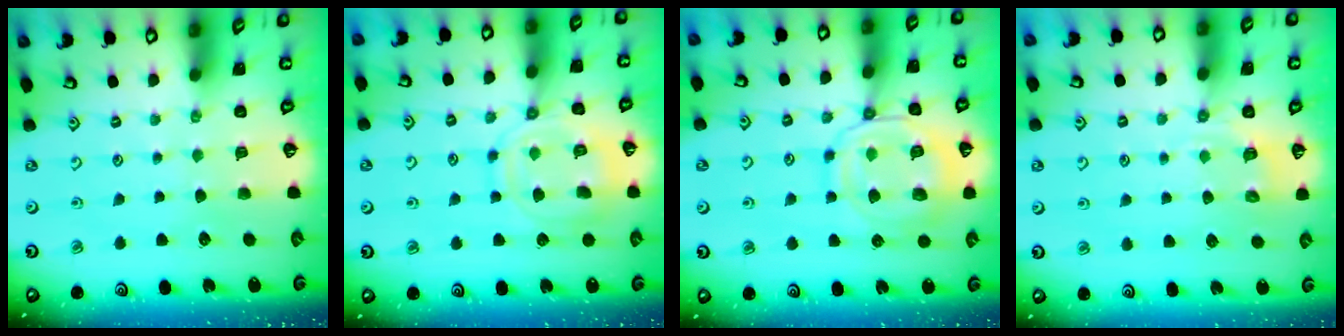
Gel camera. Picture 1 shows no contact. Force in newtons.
{"total": 13.9, "press": 13.8, "slide": 1.1}
{"total": 13.9, "press": 13.8, "slide": 1.5}
{"total": 3.6, "press": 3.1, "slide": 1.8}